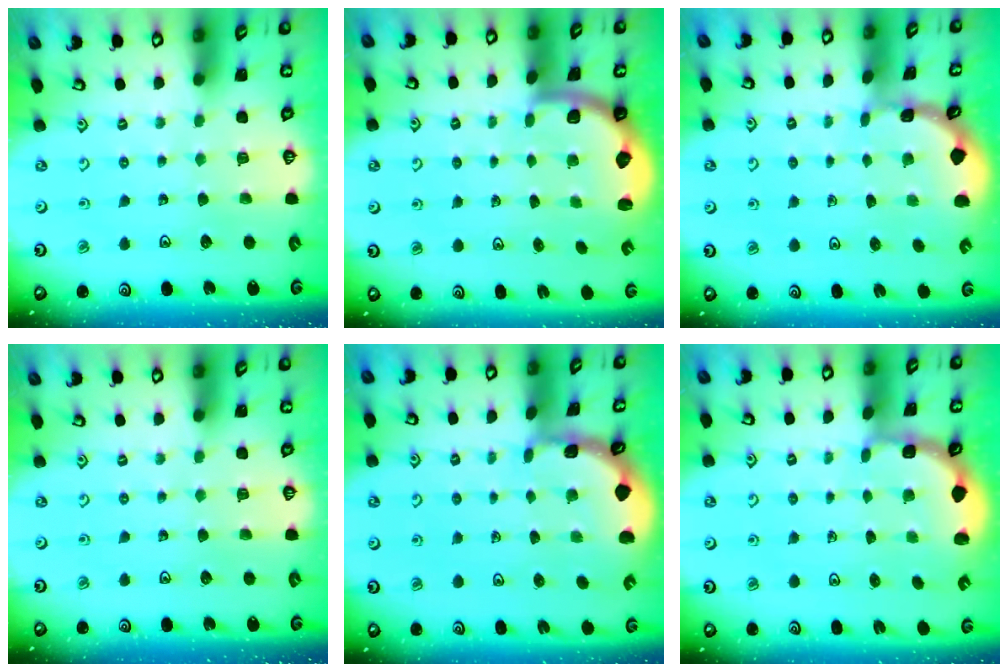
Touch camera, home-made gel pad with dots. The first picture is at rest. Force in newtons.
{"total": 1.9, "press": 1.8, "slide": 0.5}
{"total": 0.7, "press": 0.7, "slide": 0.1}
{"total": 0.0}
{"total": 1.5, "press": 1.5, "slide": 0.1}
{"total": 1.9, "press": 1.5, "slide": 1.1}